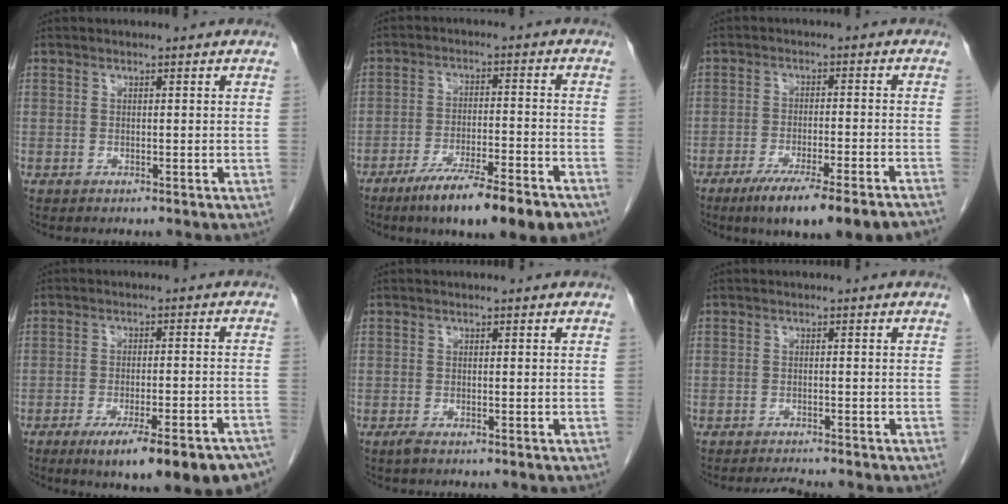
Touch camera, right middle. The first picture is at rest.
{"total": 13.7, "force": [-9.7, 1.4, 9.6], "torque": [-0.130, -0.021, -0.150]}
{"total": 14.7, "force": [-11.3, 0.6, 9.4], "torque": [-0.106, -0.027, -0.167]}
{"total": 17.5, "force": [-13.1, 3.2, 11.1], "torque": [-0.096, 0.007, -0.174]}
{"total": 0.9, "force": [-0.7, 0.1, 0.6], "torque": [-0.018, -0.003, -0.013]}
{"total": 2.4, "force": [-2.3, -0.3, 0.5], "torque": [-0.015, -0.013, -0.036]}